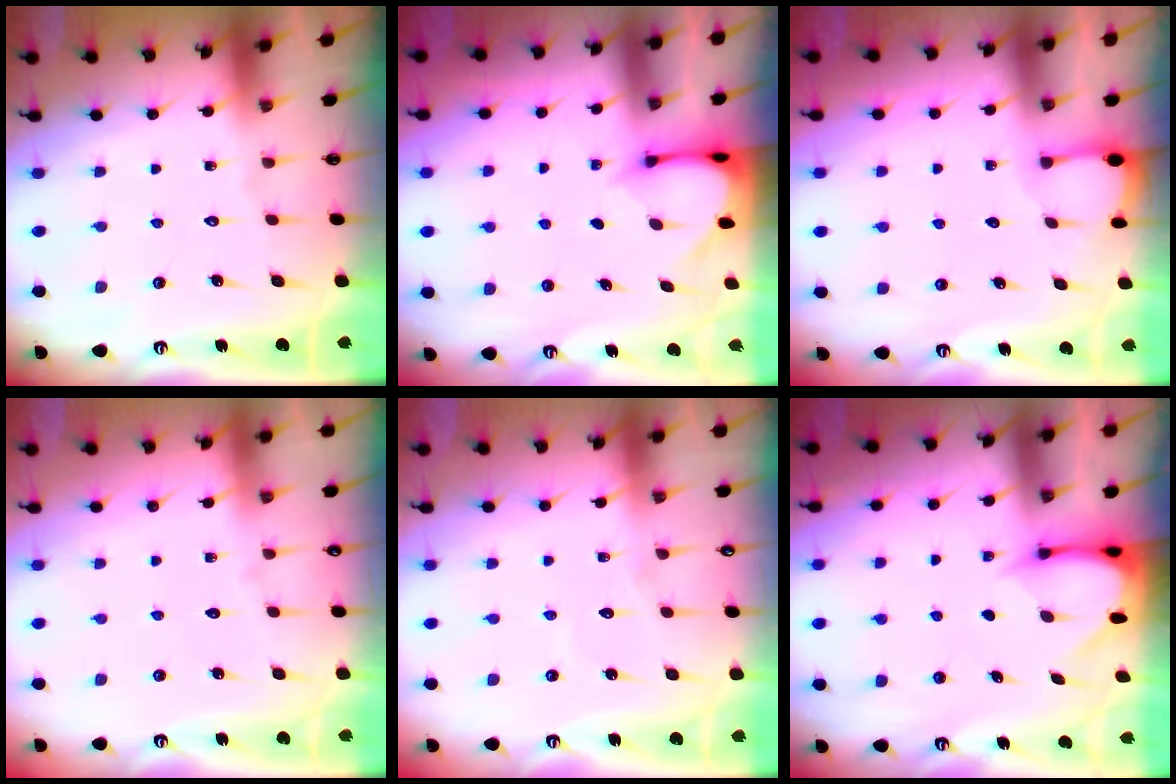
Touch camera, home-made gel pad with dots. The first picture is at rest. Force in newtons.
{"total": 3.4, "press": 3.3, "slide": 0.3}
{"total": 1.7, "press": 1.7, "slide": 0.2}
{"total": 2.6, "press": 2.6, "slide": 0.2}
{"total": 3.7, "press": 3.7, "slide": 0.3}
{"total": 3.5, "press": 3.5, "slide": 0.3}